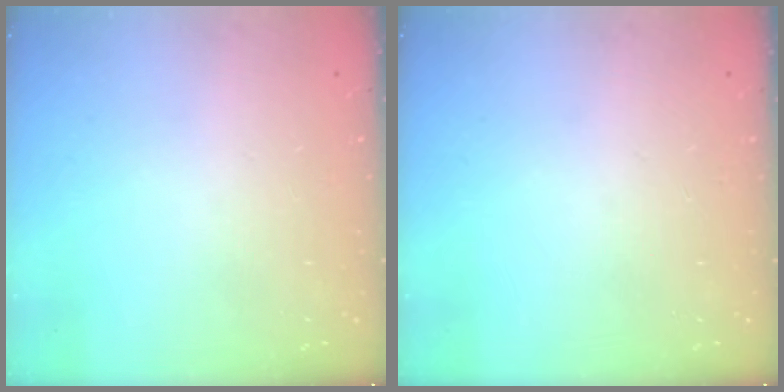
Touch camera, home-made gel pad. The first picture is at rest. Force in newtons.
{"total": 0.0}